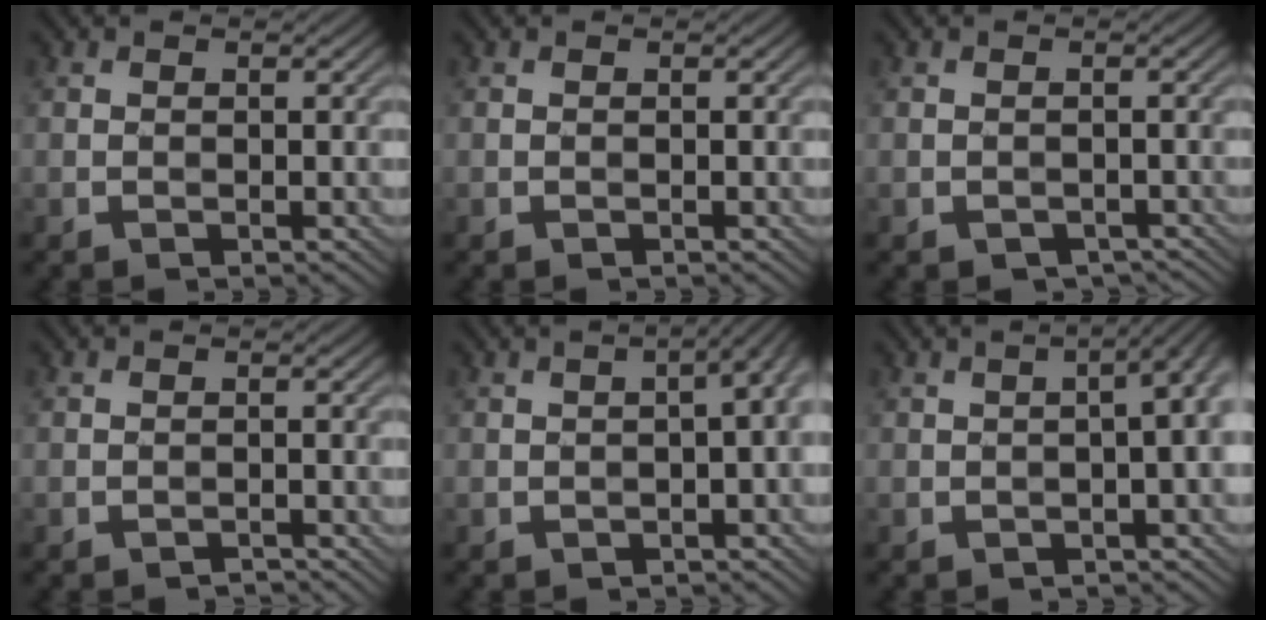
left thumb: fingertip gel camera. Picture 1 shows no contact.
{"total": 0.0}
{"total": 0.9, "force": [-0.8, 0.5, 0.0], "torque": [-0.002, -0.004, -0.014]}
{"total": 0.8, "force": [-0.7, -0.2, -0.2], "torque": [0.004, 0.005, -0.015]}
{"total": 4.0, "force": [-0.5, 1.1, 3.8], "torque": [-0.048, 0.008, -0.001]}
{"total": 5.2, "force": [-0.2, 1.4, 5.0], "torque": [-0.057, 0.015, -0.006]}